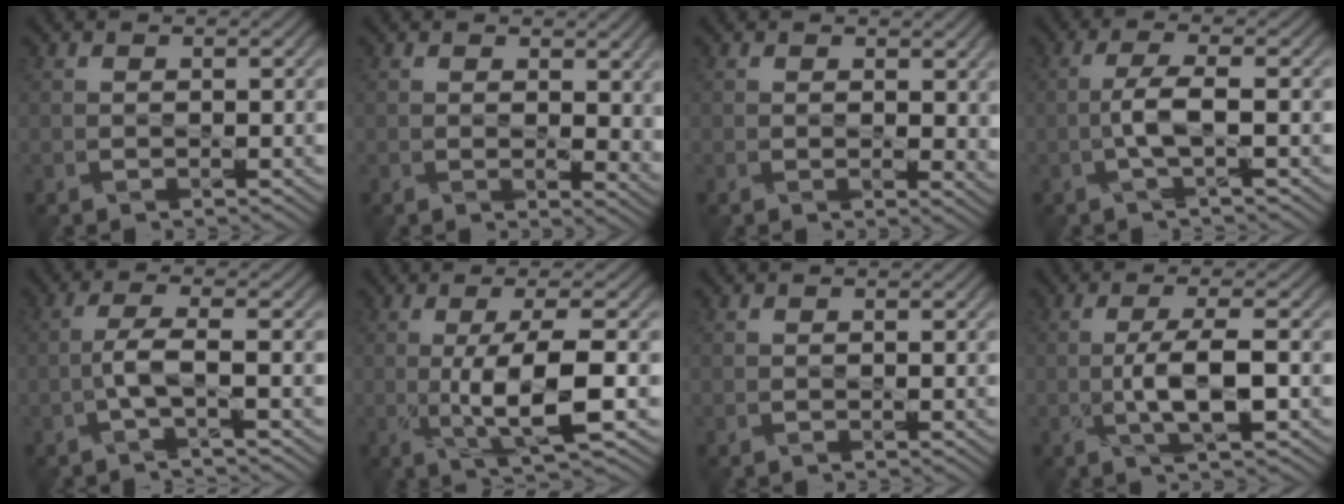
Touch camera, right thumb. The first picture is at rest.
{"total": 5.9, "force": [1.1, 3.7, 4.4], "torque": [-0.079, -0.013, 0.030]}
{"total": 4.0, "force": [0.7, 2.5, 3.0], "torque": [-0.054, -0.009, 0.015]}
{"total": 2.6, "force": [-0.9, -0.6, 2.3], "torque": [-0.055, 0.009, -0.019]}
{"total": 2.6, "force": [-1.2, -0.8, 2.2], "torque": [-0.051, 0.013, -0.030]}
{"total": 6.3, "force": [-1.1, 0.6, 6.2], "torque": [-0.115, 0.001, -0.014]}
{"total": 0.0}
{"total": 4.0, "force": [-1.0, 0.1, 3.8], "torque": [-0.078, 0.005, -0.015]}